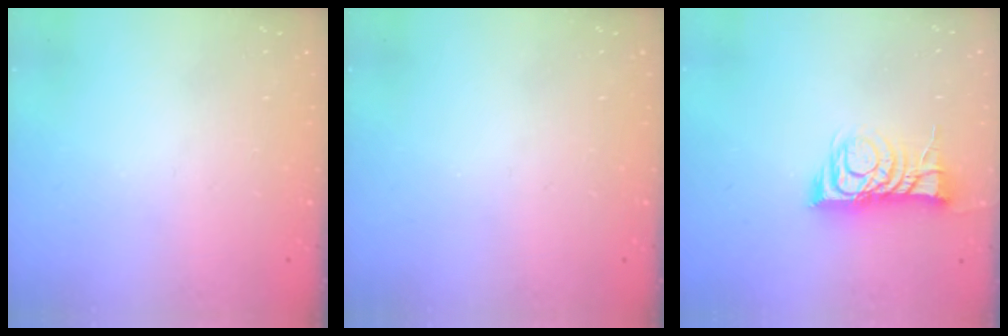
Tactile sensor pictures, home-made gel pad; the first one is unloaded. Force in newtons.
{"total": 0.0}
{"total": 10.8, "press": 10.8, "slide": 0.8}